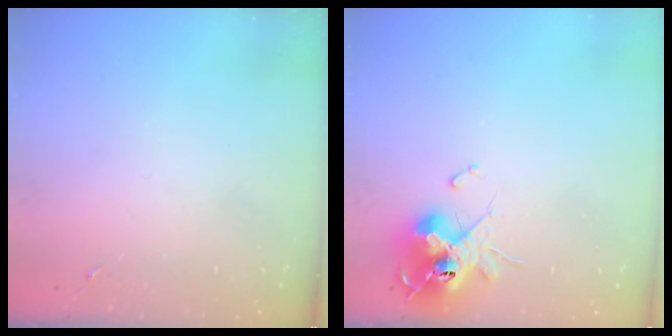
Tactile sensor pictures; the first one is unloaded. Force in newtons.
{"total": 13.8, "press": 13.8, "slide": 1.5}